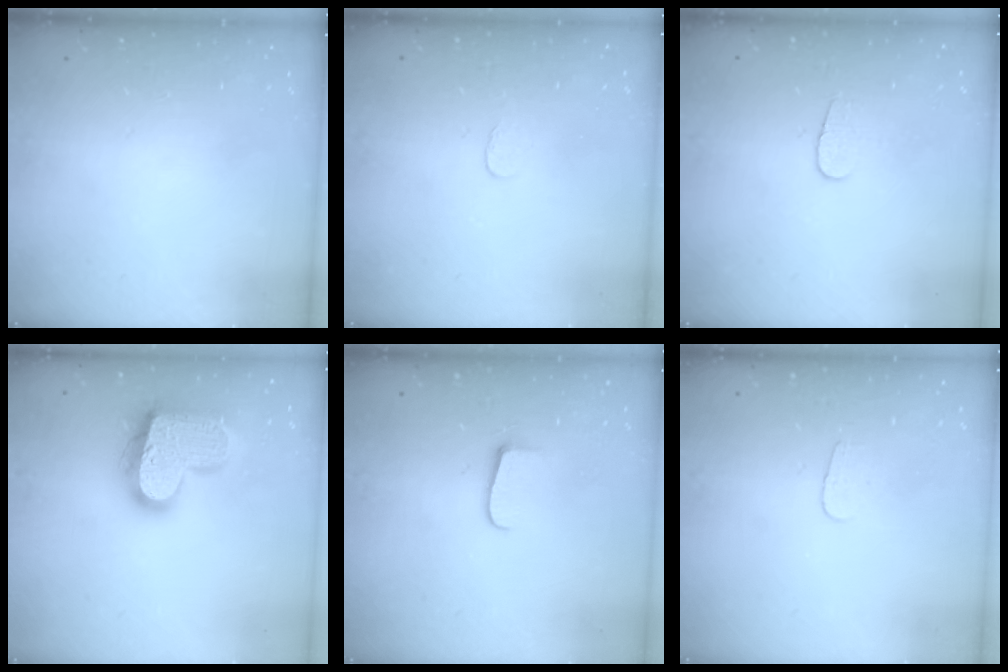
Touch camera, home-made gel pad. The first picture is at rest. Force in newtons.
{"total": 2.6, "press": 2.6, "slide": 0.2}
{"total": 5.1, "press": 5.1, "slide": 0.5}
{"total": 20.0, "press": 20.0, "slide": 1.2}
{"total": 6.2, "press": 6.1, "slide": 0.7}
{"total": 3.7, "press": 3.6, "slide": 0.4}